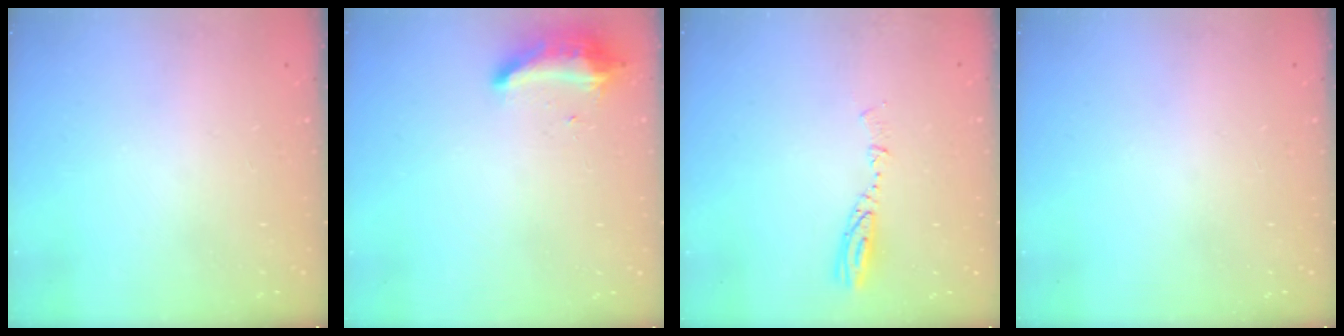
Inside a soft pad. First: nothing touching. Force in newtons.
{"total": 9.1, "press": 9.1, "slide": 0.7}
{"total": 4.4, "press": 4.4, "slide": 0.4}
{"total": 0.0}